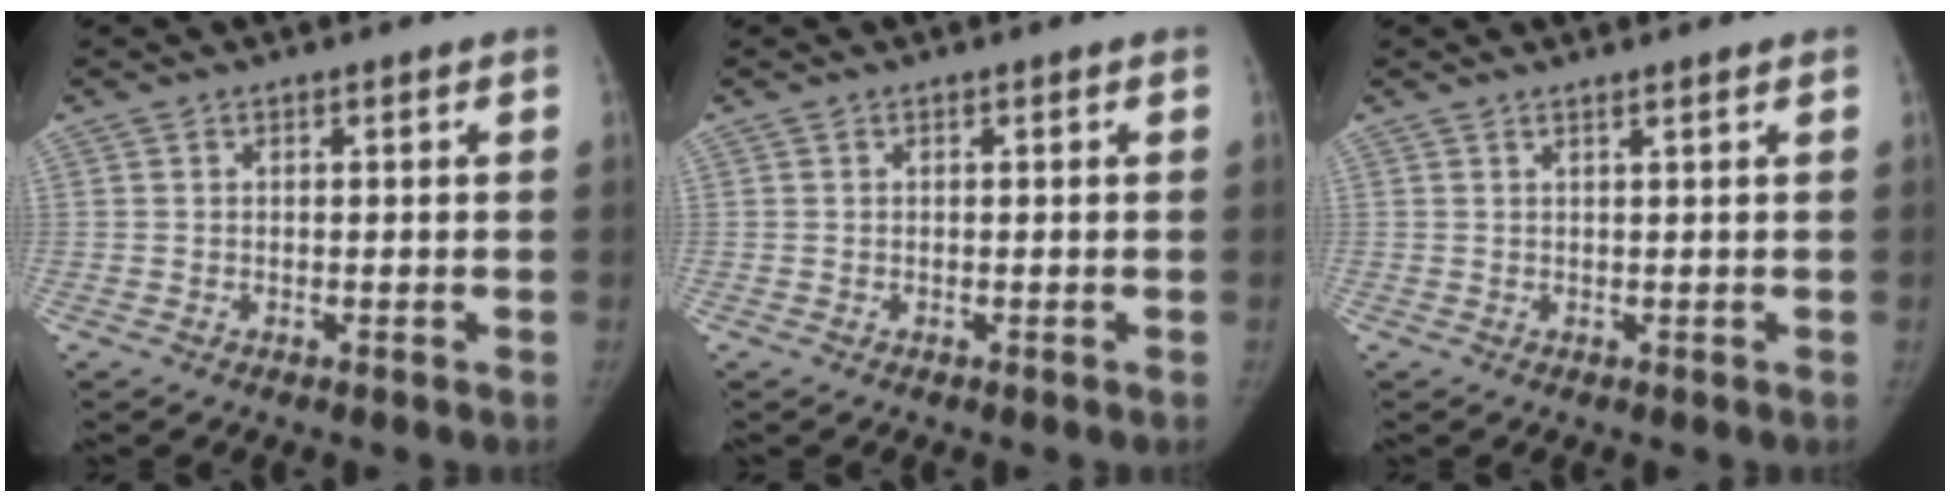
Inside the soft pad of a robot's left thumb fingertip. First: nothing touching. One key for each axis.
{"total": 0.0}
{"total": 0.8, "fx": 0.5, "fy": -0.2, "fz": 0.5, "tx": -0.019, "ty": -0.006, "tz": 0.014}